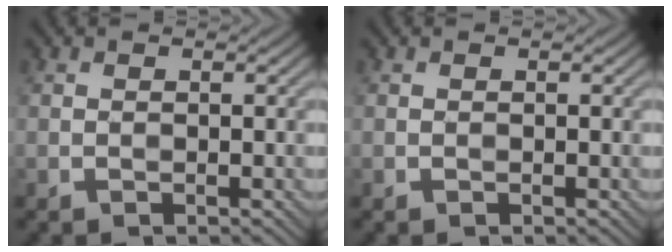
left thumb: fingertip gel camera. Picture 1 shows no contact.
{"total": 0.0}